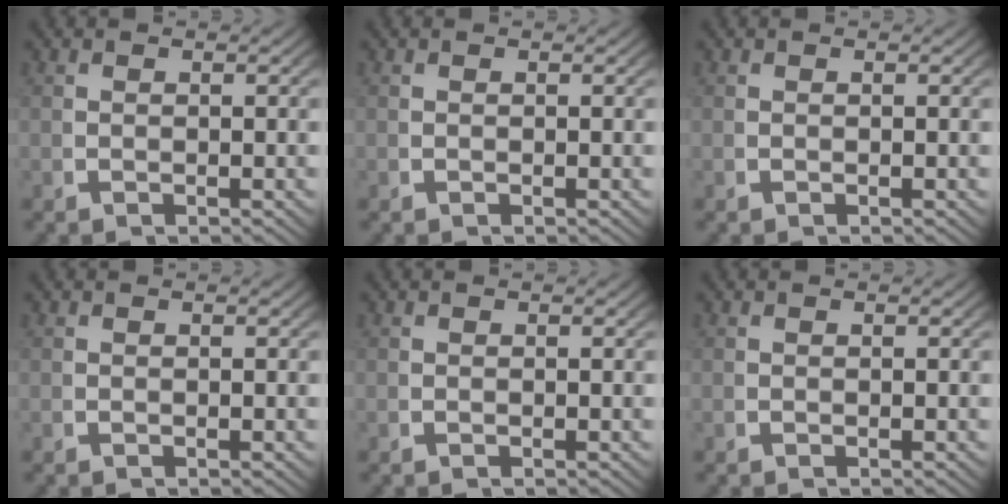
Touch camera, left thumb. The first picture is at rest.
{"total": 0.0}
{"total": 0.0}
{"total": 0.0}
{"total": 0.0}
{"total": 0.0}